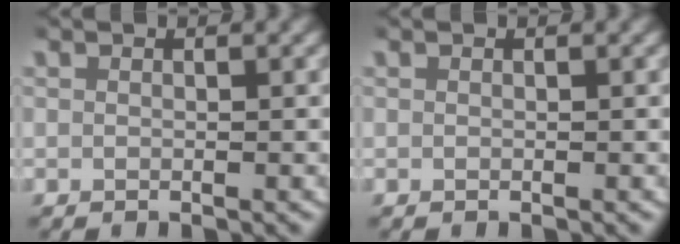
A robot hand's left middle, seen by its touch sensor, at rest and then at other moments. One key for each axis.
{"total": 0.0}